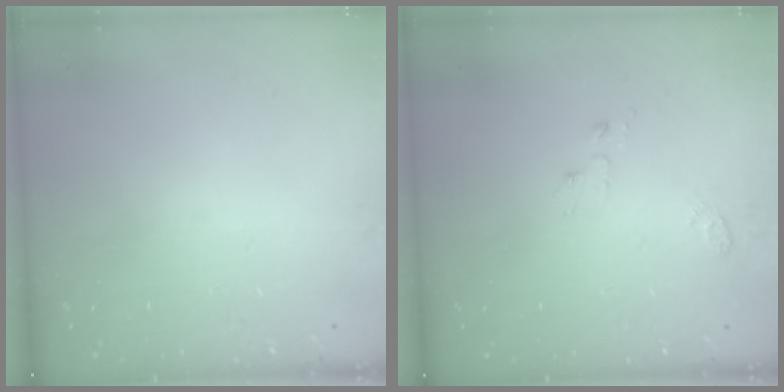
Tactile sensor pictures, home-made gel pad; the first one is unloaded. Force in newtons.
{"total": 3.5, "press": 3.4, "slide": 0.3}